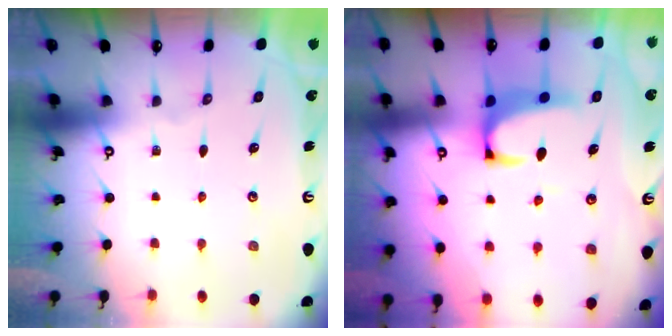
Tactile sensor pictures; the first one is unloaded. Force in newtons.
{"total": 2.1, "press": 1.9, "slide": 1.0}